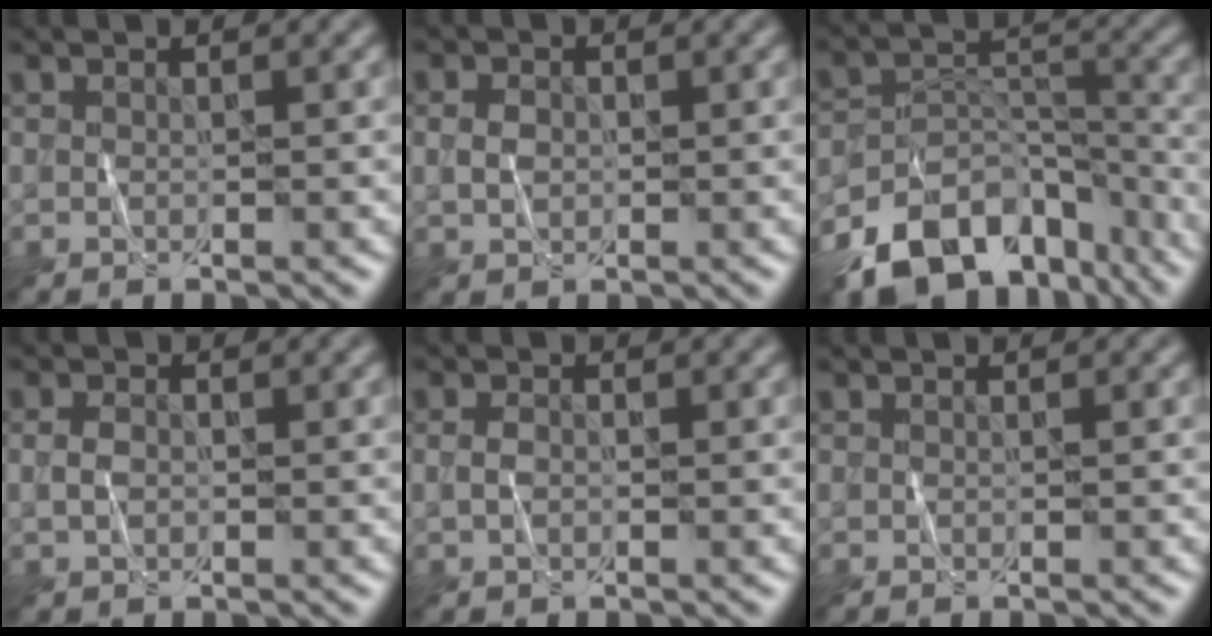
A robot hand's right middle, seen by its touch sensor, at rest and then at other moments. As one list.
[{"total": 1.7, "force": [0.3, 1.3, 1.0], "torque": [-0.021, 0.002, 0.003]}, {"total": 12.8, "force": [-9.1, 7.2, 5.3], "torque": [-0.092, 0.002, -0.143]}, {"total": 1.5, "force": [0.1, 1.1, 1.0], "torque": [-0.022, 0.002, 0.000]}, {"total": 1.1, "force": [0.1, 0.8, 0.8], "torque": [-0.019, 0.002, -0.002]}, {"total": 0.0}]